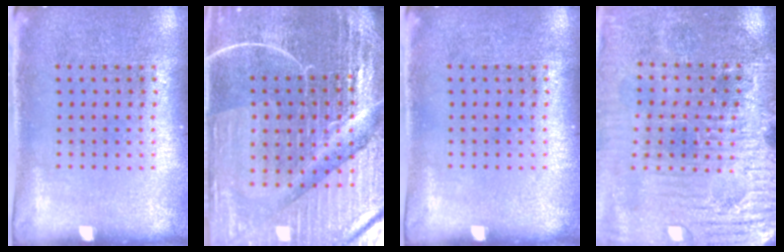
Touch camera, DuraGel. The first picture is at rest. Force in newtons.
{"total": 6.4, "press": 5.7, "slide": 2.9}
{"total": 0.0}
{"total": 3.7, "press": 3.7, "slide": 0.1}